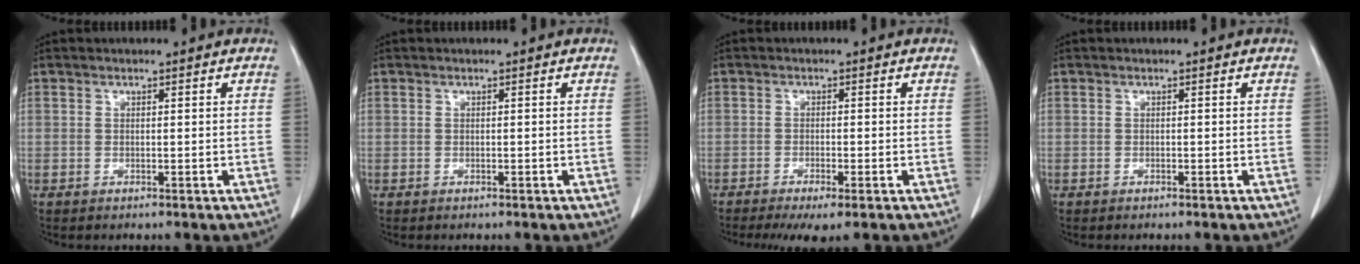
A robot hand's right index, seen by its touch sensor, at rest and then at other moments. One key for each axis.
{"total": 0.0}
{"total": 4.3, "fx": -2.7, "fy": 0.5, "fz": 3.3, "tx": -0.055, "ty": -0.012, "tz": -0.043}
{"total": 0.0}